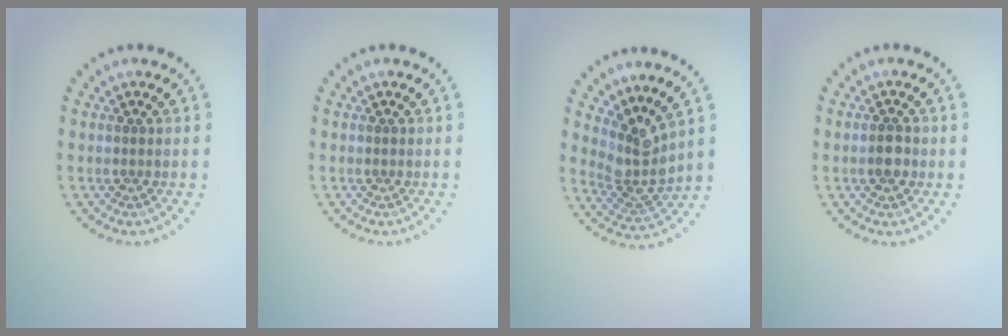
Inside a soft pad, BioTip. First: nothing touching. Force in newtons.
{"total": 0.0}
{"total": 3.6, "press": 2.6, "slide": 2.6}
{"total": 1.8, "press": 1.8, "slide": 0.4}